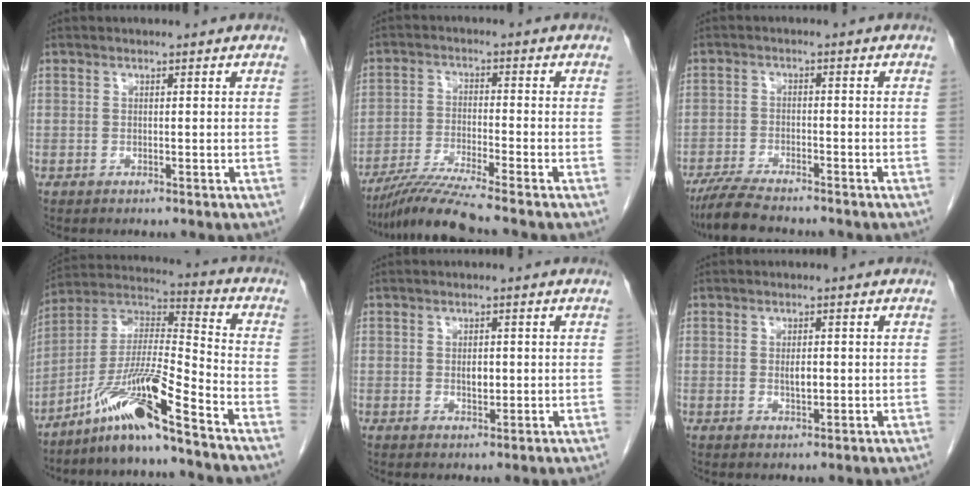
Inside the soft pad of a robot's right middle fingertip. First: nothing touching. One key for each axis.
{"total": 7.8, "fx": -6.6, "fy": -2.2, "fz": 3.4, "tx": -0.066, "ty": -0.030, "tz": -0.128}
{"total": 7.3, "fx": -6.4, "fy": 0.5, "fz": 3.4, "tx": -0.062, "ty": -0.021, "tz": -0.113}
{"total": 12.7, "fx": -8.8, "fy": -0.4, "fz": 9.2, "tx": -0.182, "ty": 0.001, "tz": -0.167}
{"total": 1.7, "fx": -0.1, "fy": 0.6, "fz": 1.6, "tx": -0.026, "ty": -0.001, "tz": 0.000}
{"total": 1.8, "fx": -0.1, "fy": 0.4, "fz": 1.8, "tx": -0.033, "ty": -0.001, "tz": -0.001}